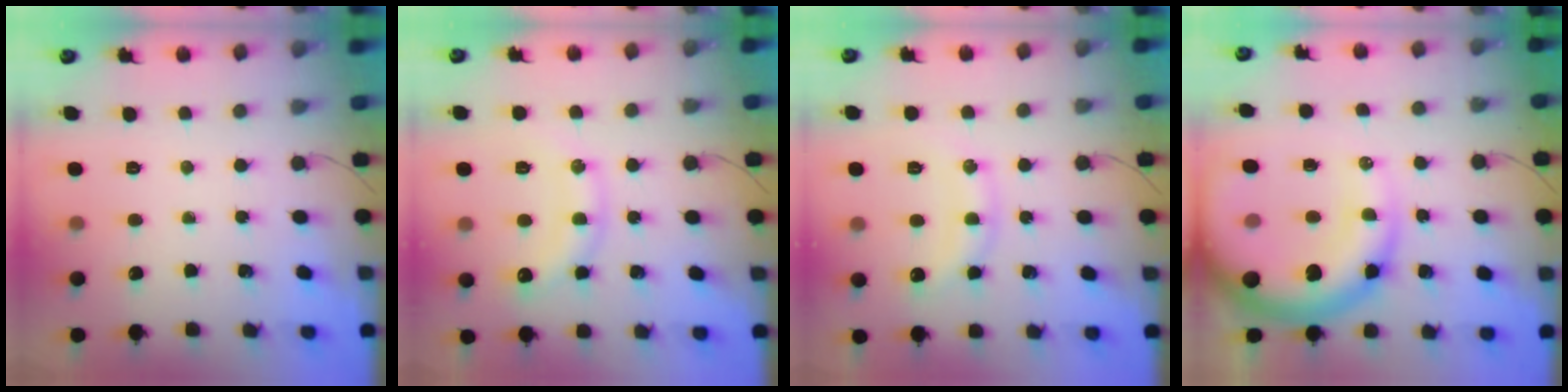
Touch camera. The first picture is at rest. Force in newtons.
{"total": 12.8, "press": 12.8, "slide": 0.3}
{"total": 11.0, "press": 11.0, "slide": 0.6}
{"total": 20.6, "press": 20.1, "slide": 4.5}